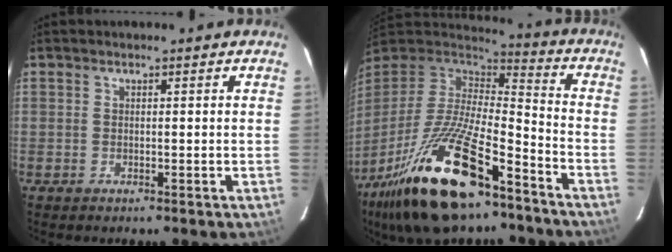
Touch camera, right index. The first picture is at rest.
{"total": 25.6, "force": [-16.2, 8.4, 17.9], "torque": [-0.351, -0.041, -0.279]}